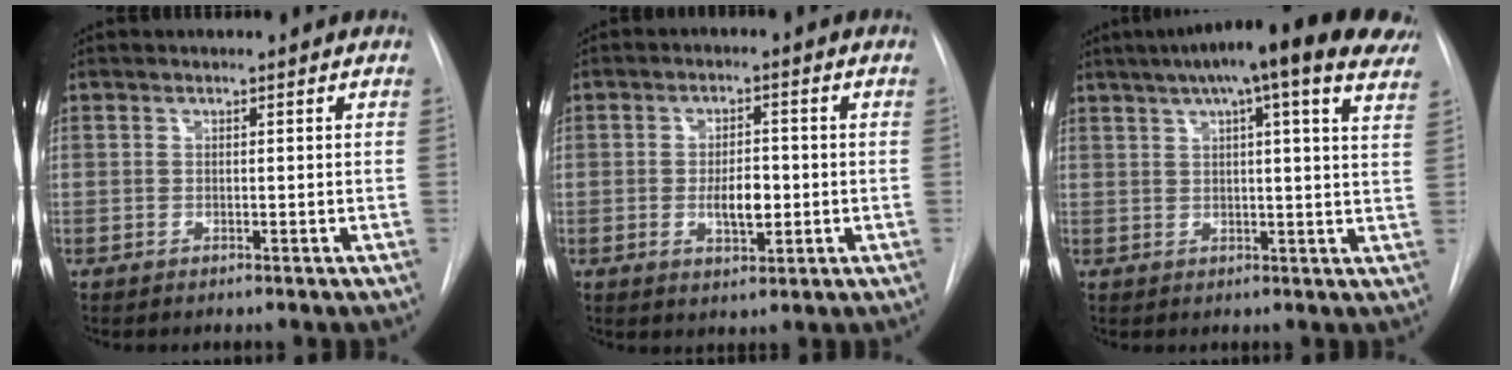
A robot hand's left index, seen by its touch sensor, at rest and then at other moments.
{"total": 5.2, "force": [-0.8, 2.1, 4.6], "torque": [-0.076, 0.000, -0.008]}
{"total": 19.5, "force": [14.2, 2.5, 13.1], "torque": [-0.202, 0.043, 0.169]}